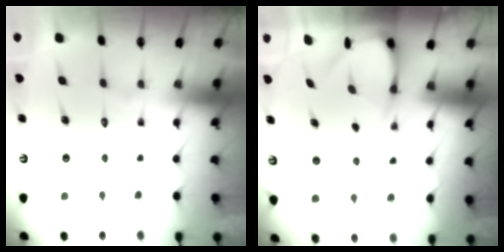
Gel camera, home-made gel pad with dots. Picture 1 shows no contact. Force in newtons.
{"total": 3.8, "press": 3.8, "slide": 0.3}